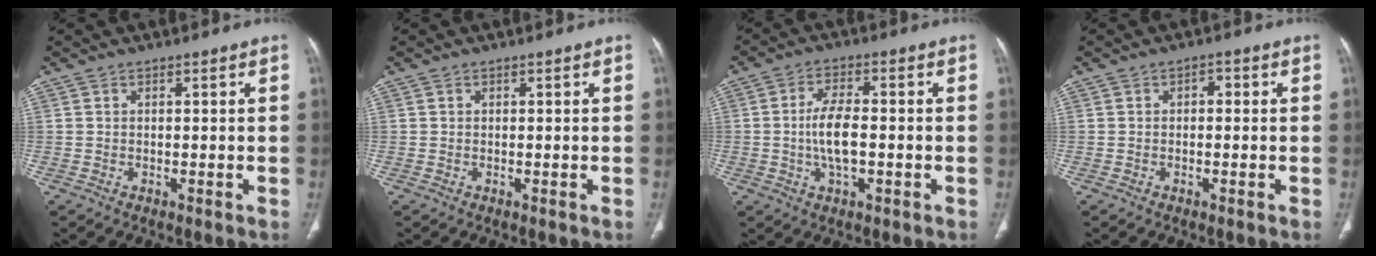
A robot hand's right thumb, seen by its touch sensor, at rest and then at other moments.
{"total": 0.0}
{"total": 7.0, "force": [-0.8, 3.1, 6.2], "torque": [-0.123, 0.009, -0.017]}
{"total": 1.5, "force": [0.1, 1.0, 1.2], "torque": [-0.009, 0.005, -0.004]}